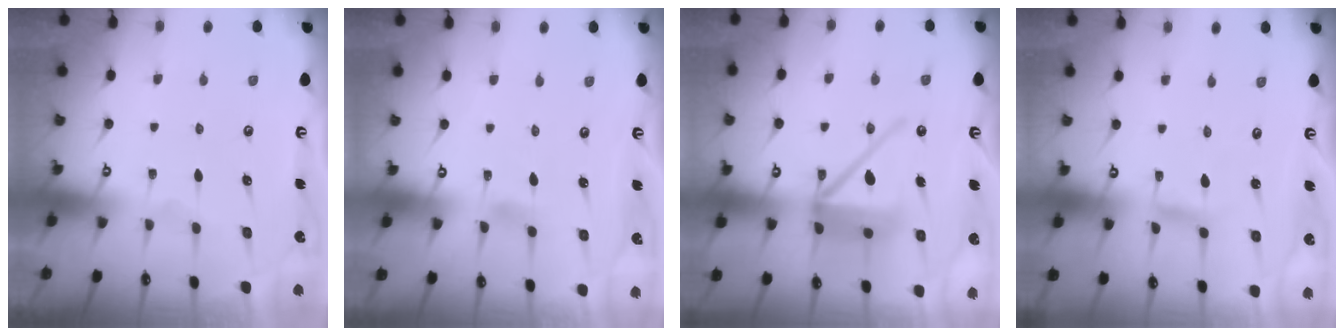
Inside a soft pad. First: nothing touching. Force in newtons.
{"total": 2.4, "press": 2.4, "slide": 0.4}
{"total": 15.3, "press": 15.2, "slide": 1.9}
{"total": 2.9, "press": 2.9, "slide": 0.1}